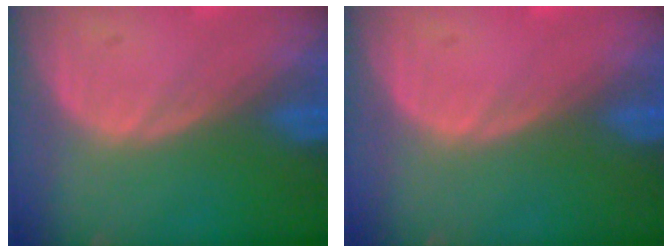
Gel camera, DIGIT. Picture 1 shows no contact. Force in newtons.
{"total": 0.5, "press": 0.1, "slide": 0.5}